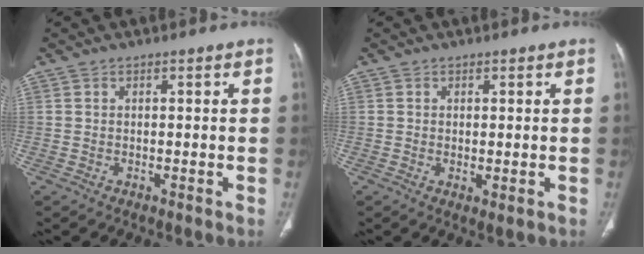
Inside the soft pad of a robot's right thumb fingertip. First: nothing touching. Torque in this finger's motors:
{"motor_torque": [-0.20, -0.07, -0.20, -0.11, -0.03]}